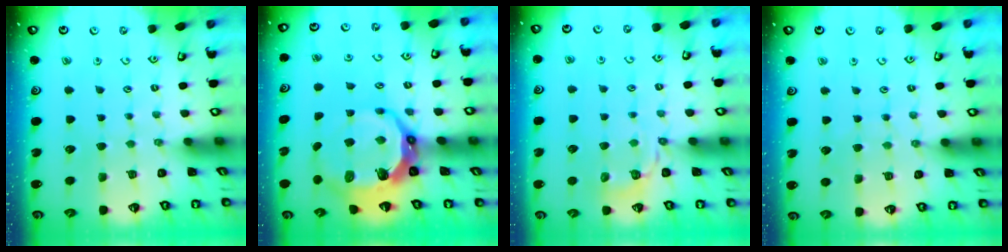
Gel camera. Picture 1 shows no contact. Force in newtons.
{"total": 13.4, "press": 12.4, "slide": 5.0}
{"total": 6.6, "press": 6.5, "slide": 0.5}
{"total": 3.6, "press": 3.6, "slide": 0.4}